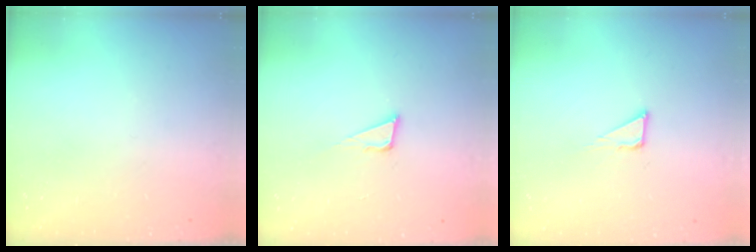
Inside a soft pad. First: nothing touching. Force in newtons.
{"total": 6.1, "press": 5.5, "slide": 2.7}
{"total": 3.5, "press": 3.5, "slide": 0.2}